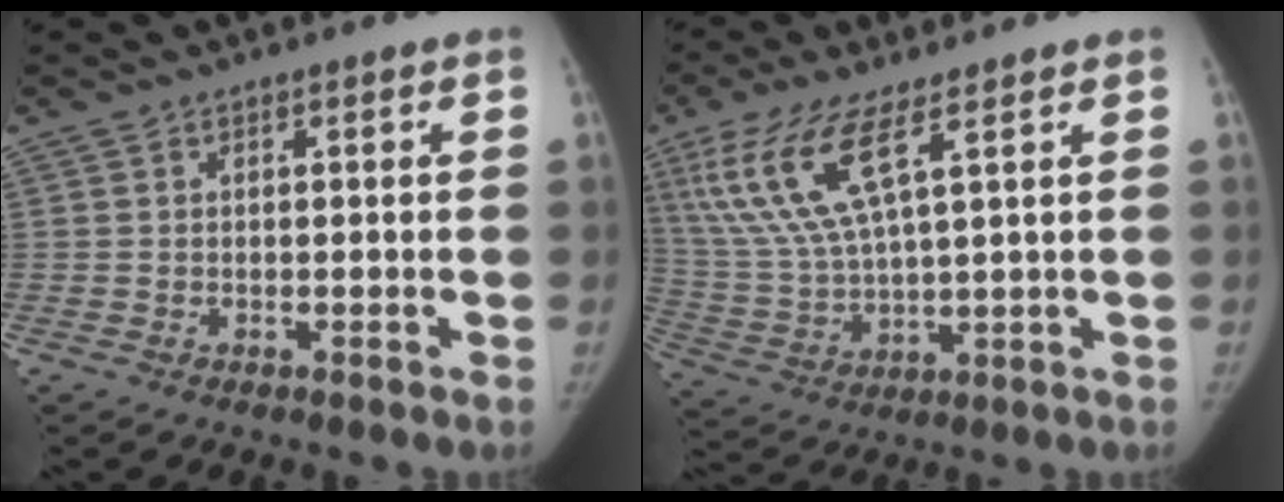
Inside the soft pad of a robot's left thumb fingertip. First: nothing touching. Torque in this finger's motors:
{"motor_torque": [0.06, 0.14, 1.64, -1.13, 0.35]}